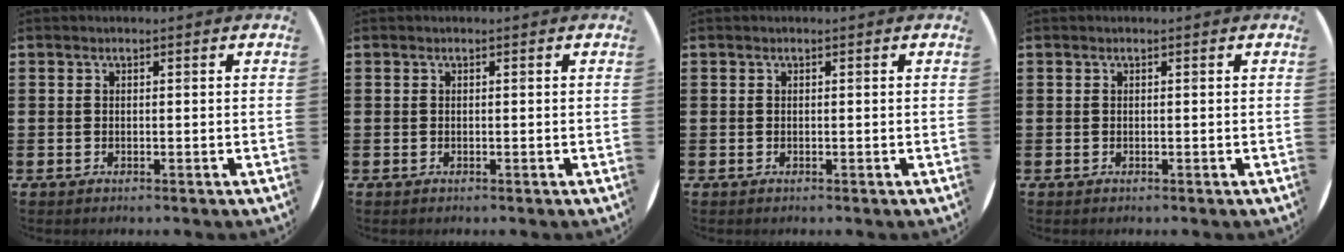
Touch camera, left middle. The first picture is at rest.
{"total": 0.0}
{"total": 0.0}
{"total": 0.0}